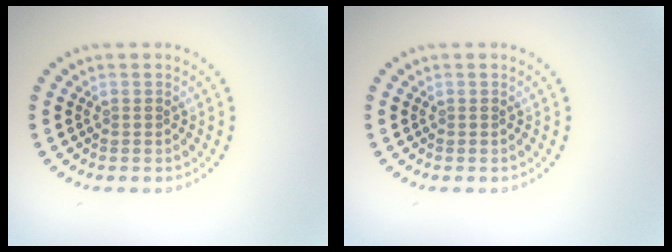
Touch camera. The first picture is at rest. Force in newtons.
{"total": 0.0}